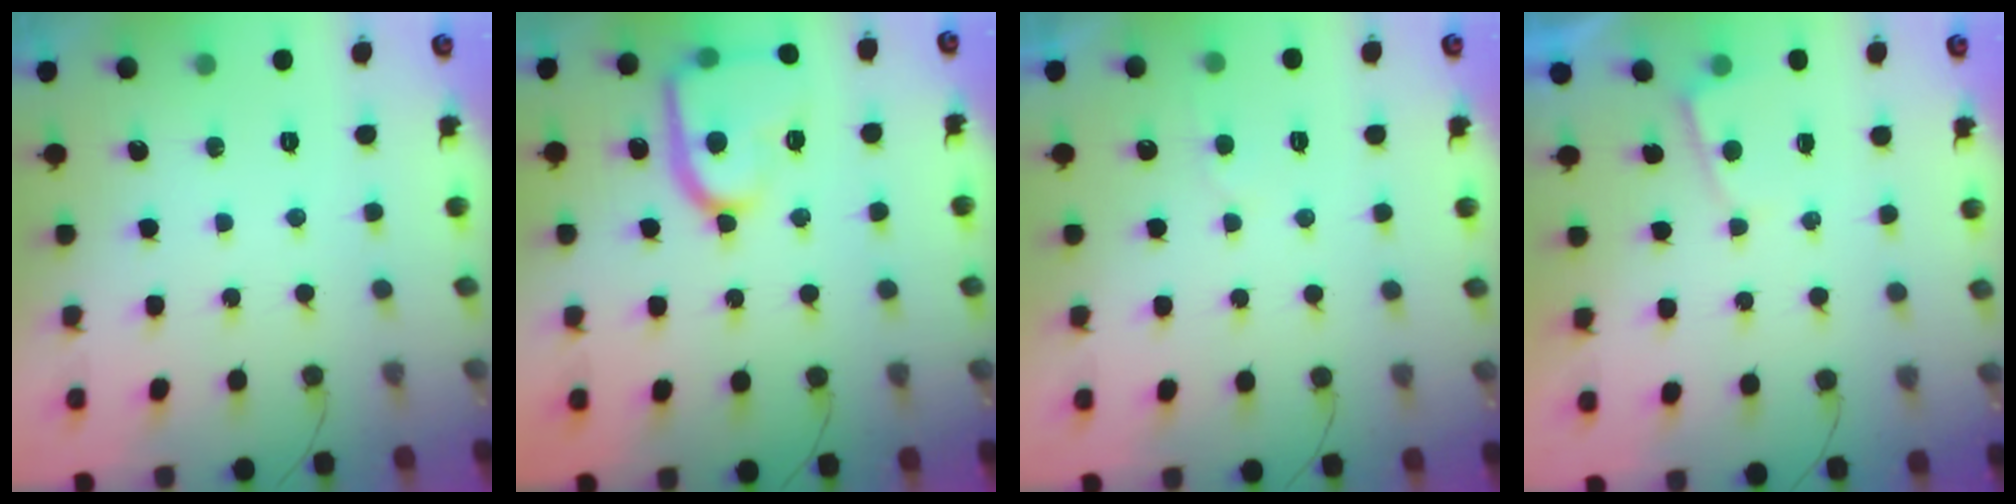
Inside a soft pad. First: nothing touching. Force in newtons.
{"total": 17.0, "press": 16.9, "slide": 1.6}
{"total": 3.0, "press": 3.0, "slide": 0.3}
{"total": 1.2, "press": 1.2, "slide": 0.1}